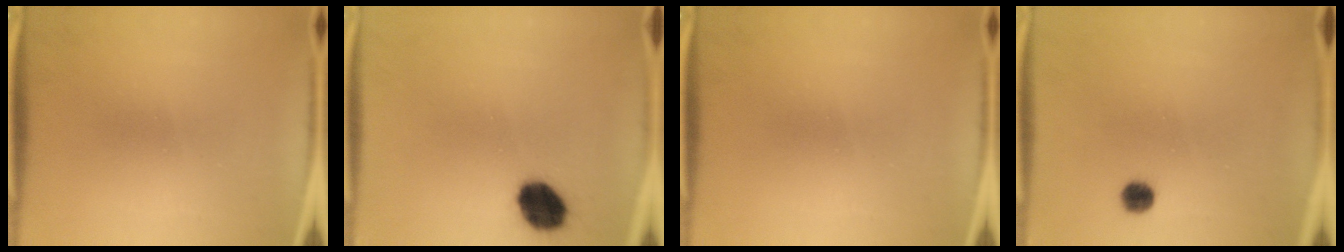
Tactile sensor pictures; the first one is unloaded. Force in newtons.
{"total": 9.9}
{"total": 0.0}
{"total": 3.5}